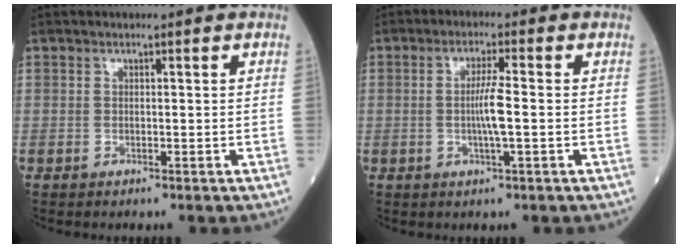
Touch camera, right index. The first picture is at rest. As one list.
[{"total": 4.3, "force": [-0.6, -0.1, 4.2], "torque": [-0.083, -0.002, -0.011]}]